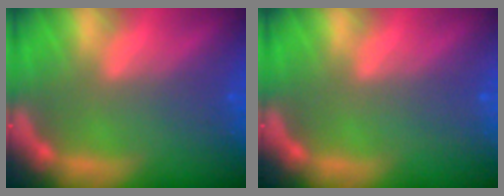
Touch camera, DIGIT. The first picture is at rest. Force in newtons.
{"total": 0.0}